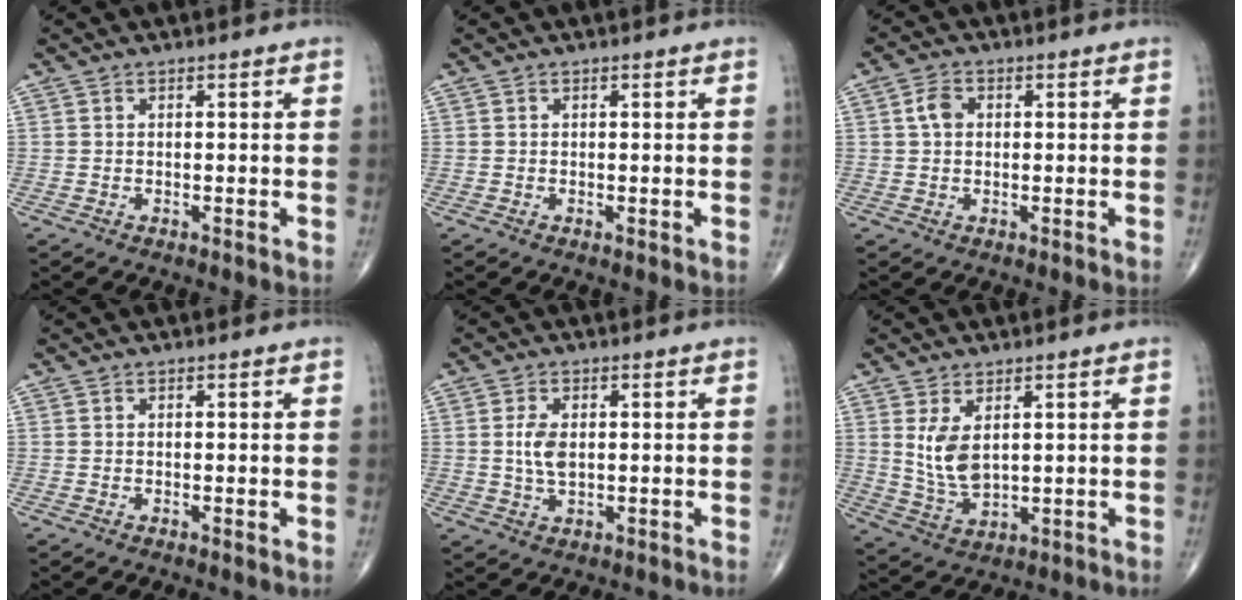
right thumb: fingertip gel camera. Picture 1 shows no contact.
{"total": 0.6, "force": [-0.1, 0.2, 0.5], "torque": [-0.011, -0.003, -0.004]}
{"total": 3.3, "force": [0.5, 2.4, 2.1], "torque": [-0.038, 0.007, 0.005]}
{"total": 0.6, "force": [-0.1, 0.1, 0.6], "torque": [-0.011, -0.004, -0.003]}
{"total": 4.5, "force": [0.4, 2.5, 3.7], "torque": [-0.076, -0.002, 0.009]}
{"total": 6.9, "force": [2.0, 3.7, 5.5], "torque": [-0.098, -0.017, 0.052]}